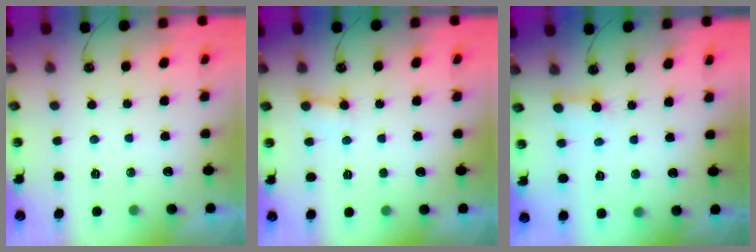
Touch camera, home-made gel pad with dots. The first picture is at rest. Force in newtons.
{"total": 5.3, "press": 5.3, "slide": 0.3}
{"total": 2.5, "press": 2.5, "slide": 0.1}